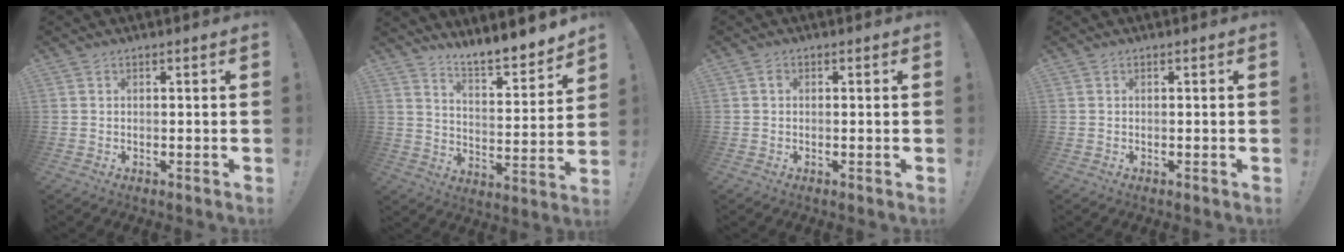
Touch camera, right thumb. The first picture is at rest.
{"total": 9.1, "force": [8.7, 0.6, 2.6], "torque": [-0.047, -0.083, 0.151]}
{"total": 0.7, "force": [0.0, 0.6, 0.3], "torque": [-0.008, 0.004, -0.001]}
{"total": 0.0}